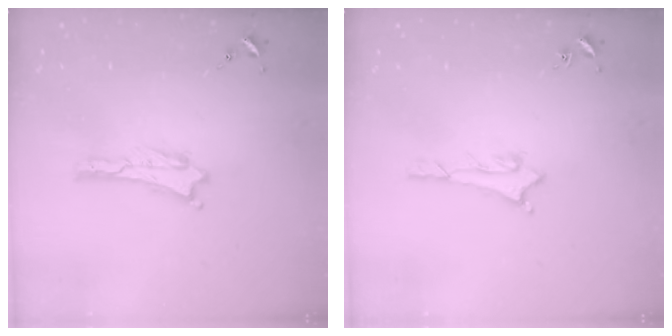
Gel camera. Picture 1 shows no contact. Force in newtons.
{"total": 1.1, "press": 1.1, "slide": 0.1}